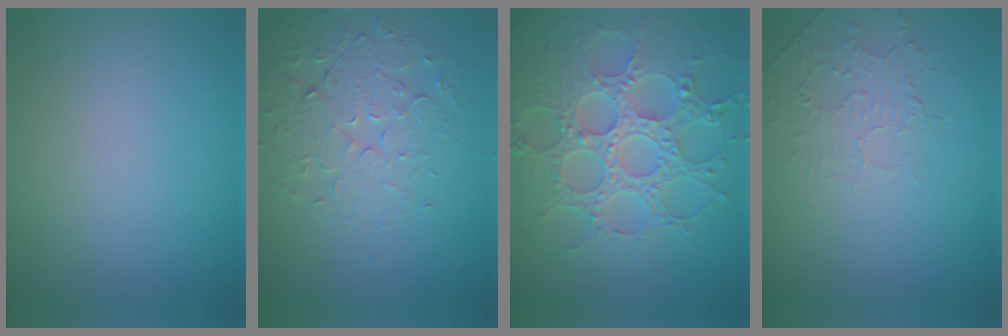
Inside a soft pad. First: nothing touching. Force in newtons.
{"total": 4.0, "press": 3.5, "slide": 1.8}
{"total": 8.3, "press": 6.5, "slide": 5.1}
{"total": 2.0, "press": 0.8, "slide": 1.8}